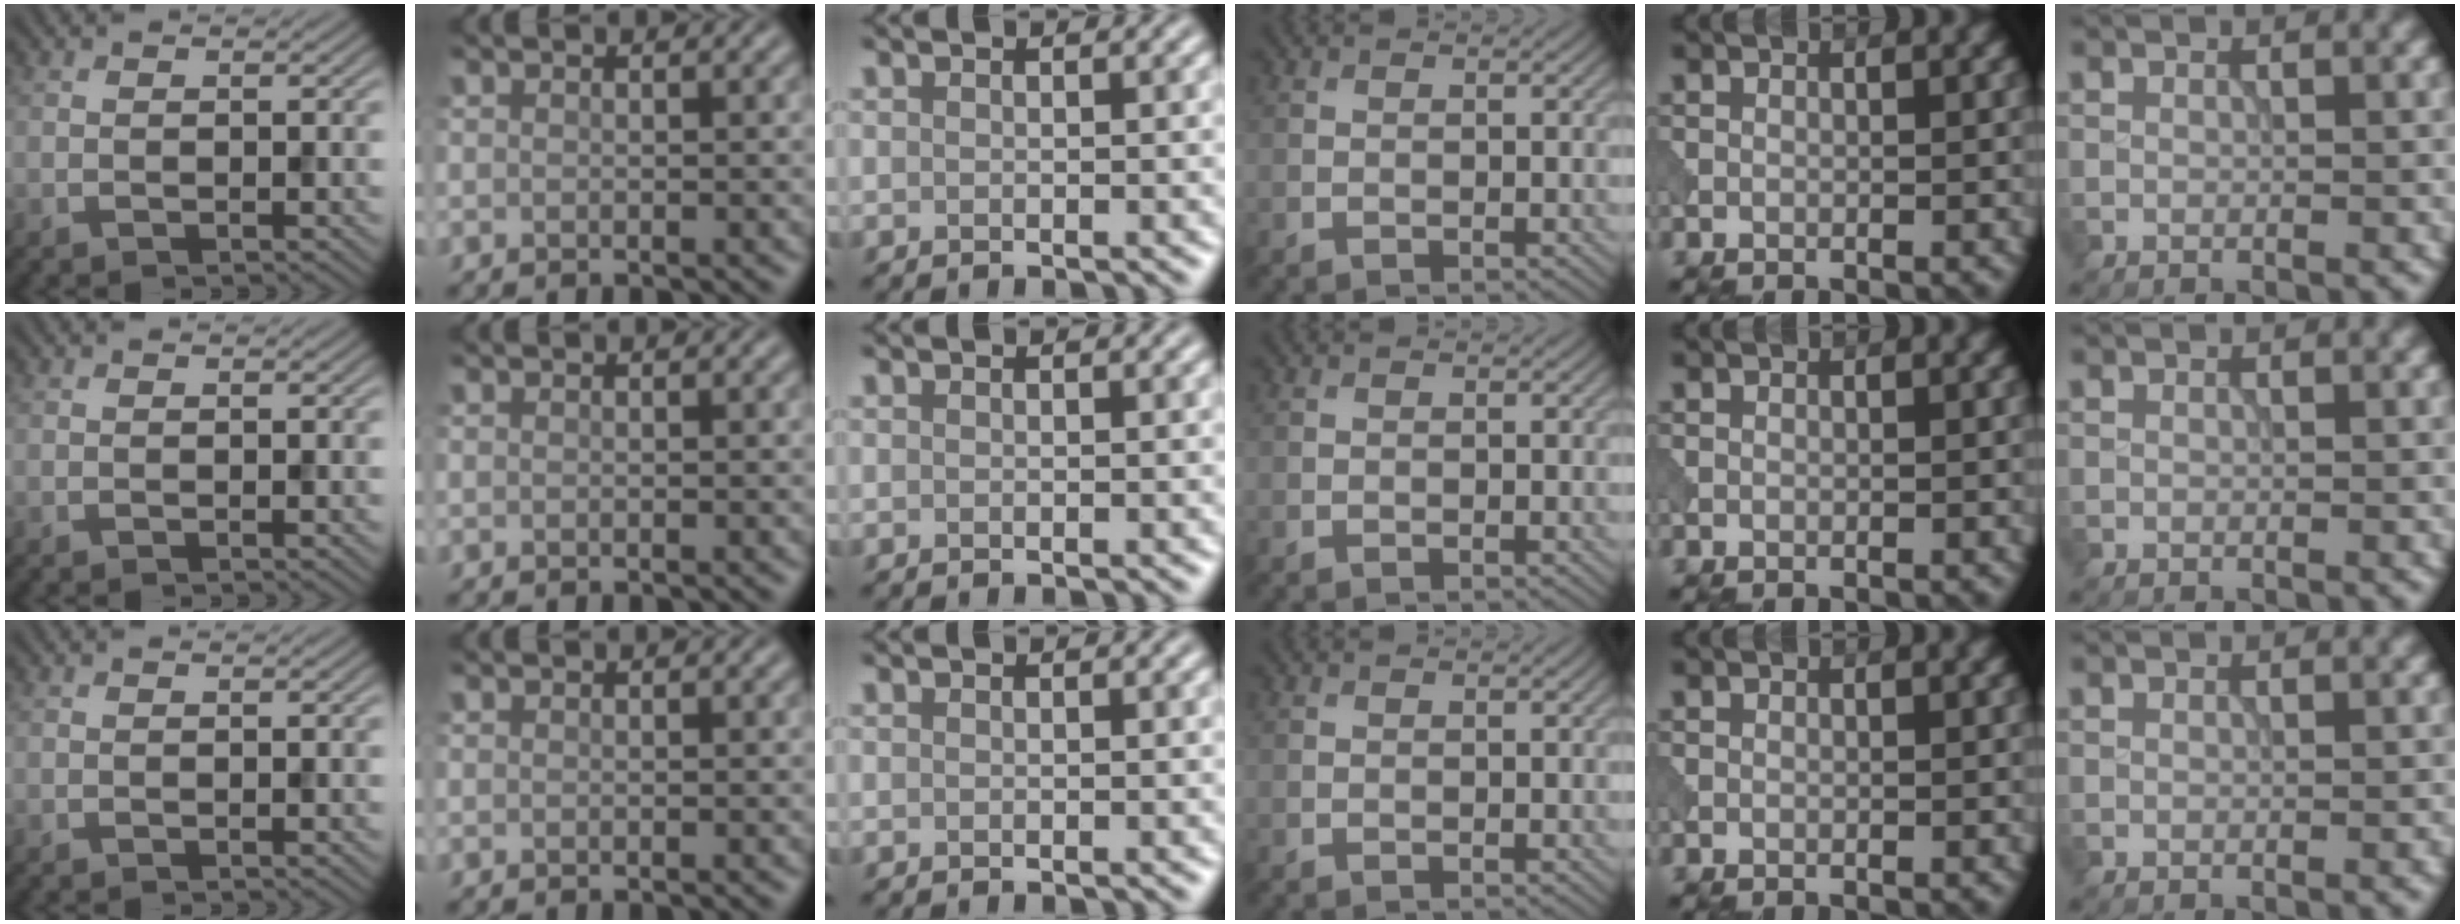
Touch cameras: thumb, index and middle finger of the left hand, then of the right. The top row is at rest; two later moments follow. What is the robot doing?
{"motion": "pour", "object": "beaker"}